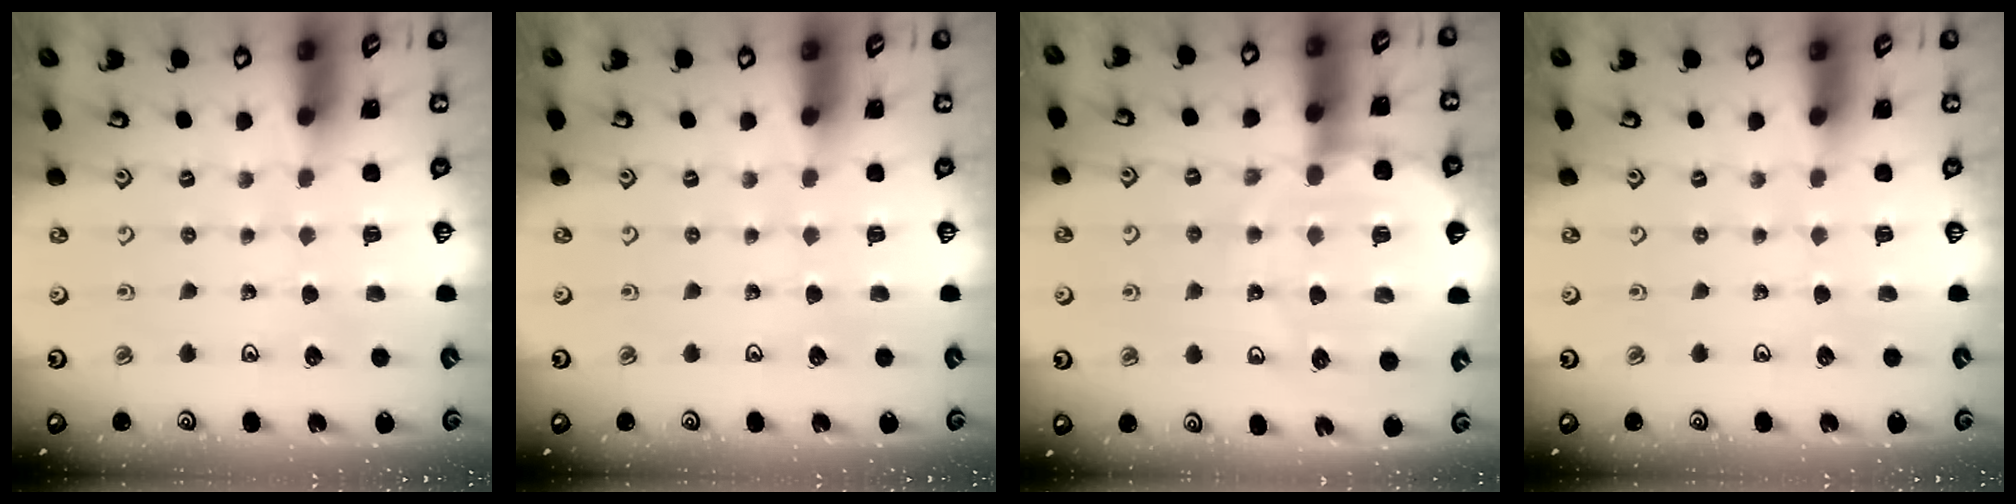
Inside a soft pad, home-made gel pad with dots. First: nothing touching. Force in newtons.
{"total": 0.0}
{"total": 12.7, "press": 12.3, "slide": 3.3}
{"total": 0.0}